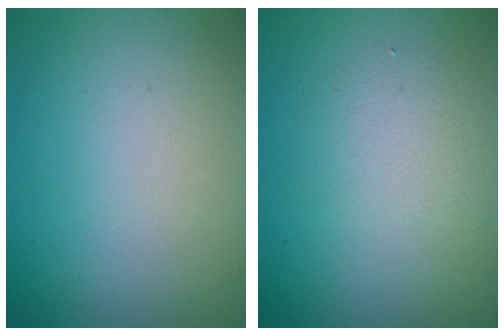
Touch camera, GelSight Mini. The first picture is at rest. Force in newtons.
{"total": 2.9, "press": 2.9, "slide": 0.2}